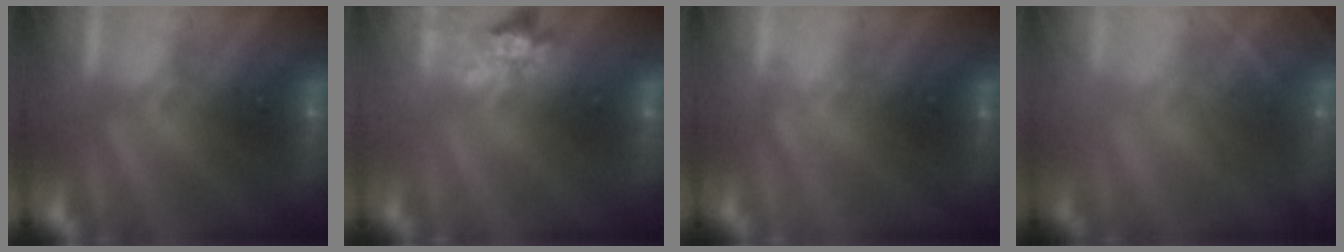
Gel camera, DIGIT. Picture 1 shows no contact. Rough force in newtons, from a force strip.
{"total": 2.4}
{"total": 3.6}
{"total": 5.7}